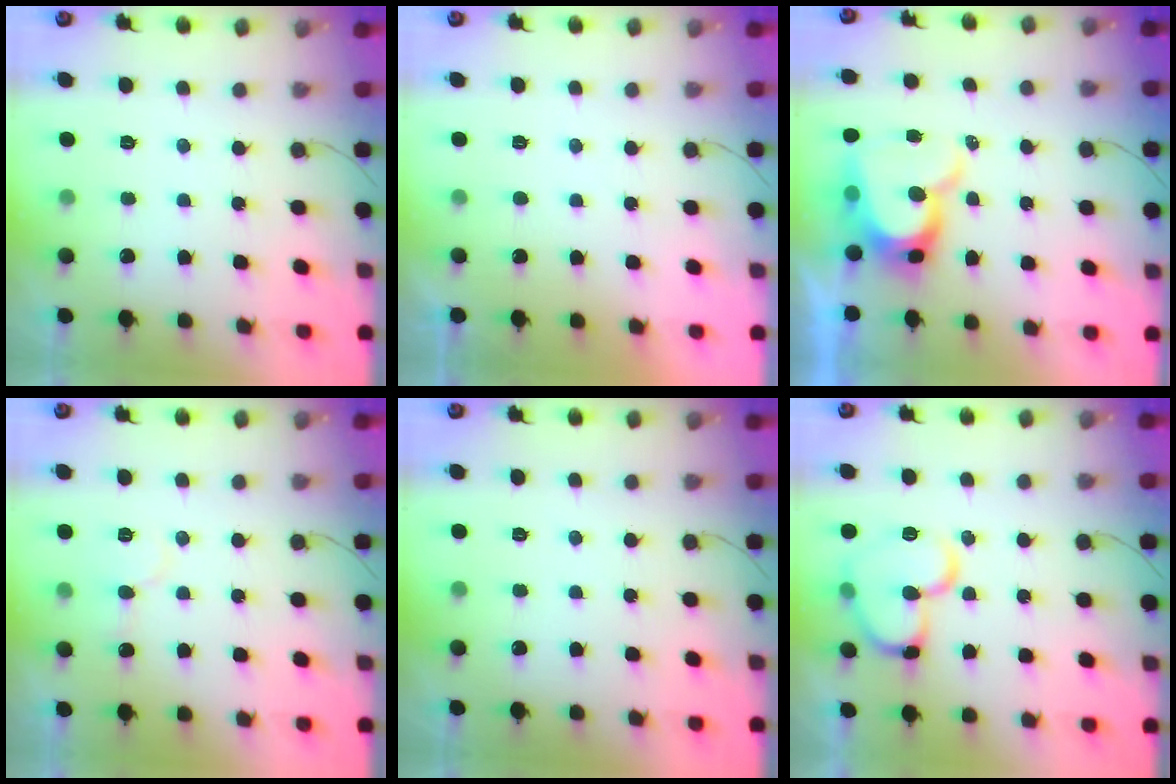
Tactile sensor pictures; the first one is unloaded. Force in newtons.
{"total": 1.0, "press": 1.0, "slide": 0.2}
{"total": 13.5, "press": 13.4, "slide": 1.4}
{"total": 6.5, "press": 6.5, "slide": 0.4}
{"total": 0.0}
{"total": 14.1, "press": 14.0, "slide": 1.7}